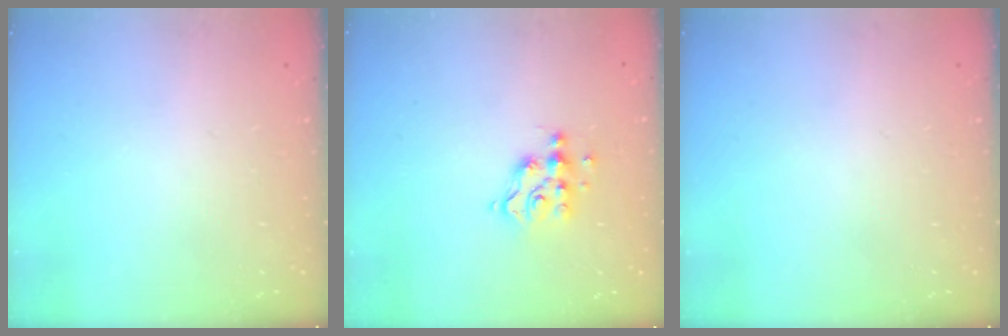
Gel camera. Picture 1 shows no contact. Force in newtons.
{"total": 7.5, "press": 7.5, "slide": 0.6}
{"total": 0.0}